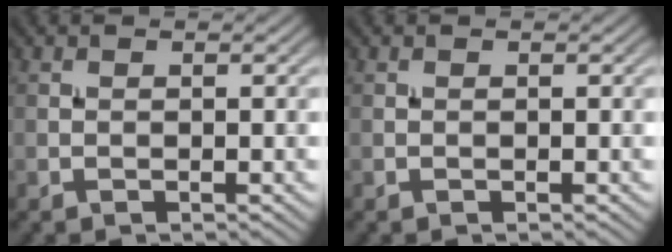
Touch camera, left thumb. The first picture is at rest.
{"total": 0.0}